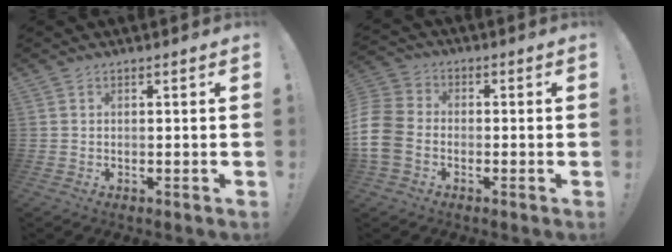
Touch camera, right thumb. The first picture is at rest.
{"total": 10.5, "force": [-3.4, 8.0, 5.9], "torque": [-0.130, 0.026, -0.060]}